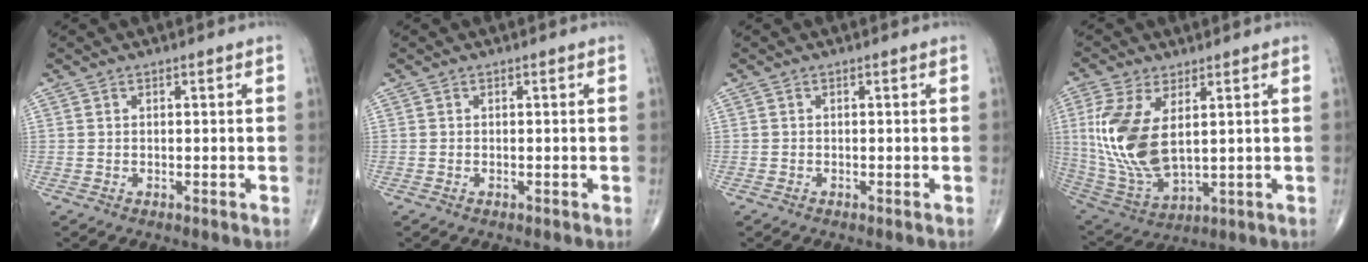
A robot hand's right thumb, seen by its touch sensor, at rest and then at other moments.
{"total": 0.0}
{"total": 0.0}
{"total": 15.5, "force": [2.9, 7.9, 13.0], "torque": [-0.281, -0.017, 0.073]}